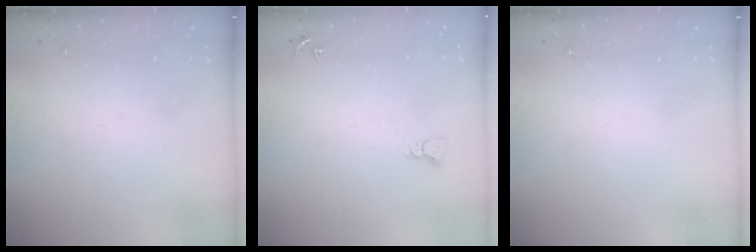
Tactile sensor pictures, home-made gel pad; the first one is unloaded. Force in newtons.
{"total": 2.2, "press": 2.2, "slide": 0.2}
{"total": 0.0}